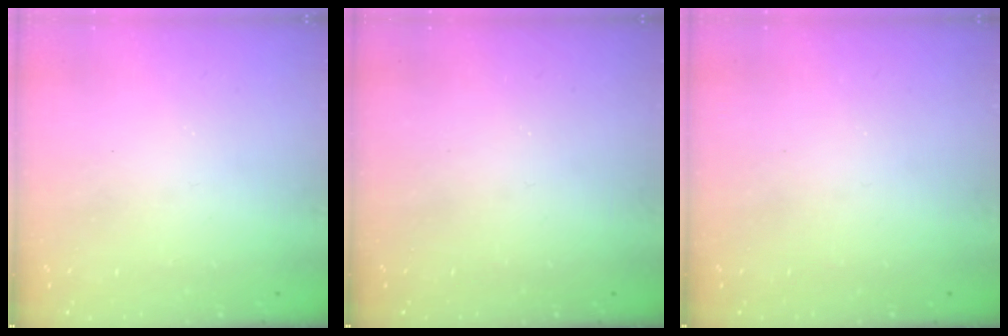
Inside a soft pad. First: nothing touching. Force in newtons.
{"total": 0.0}
{"total": 0.0}